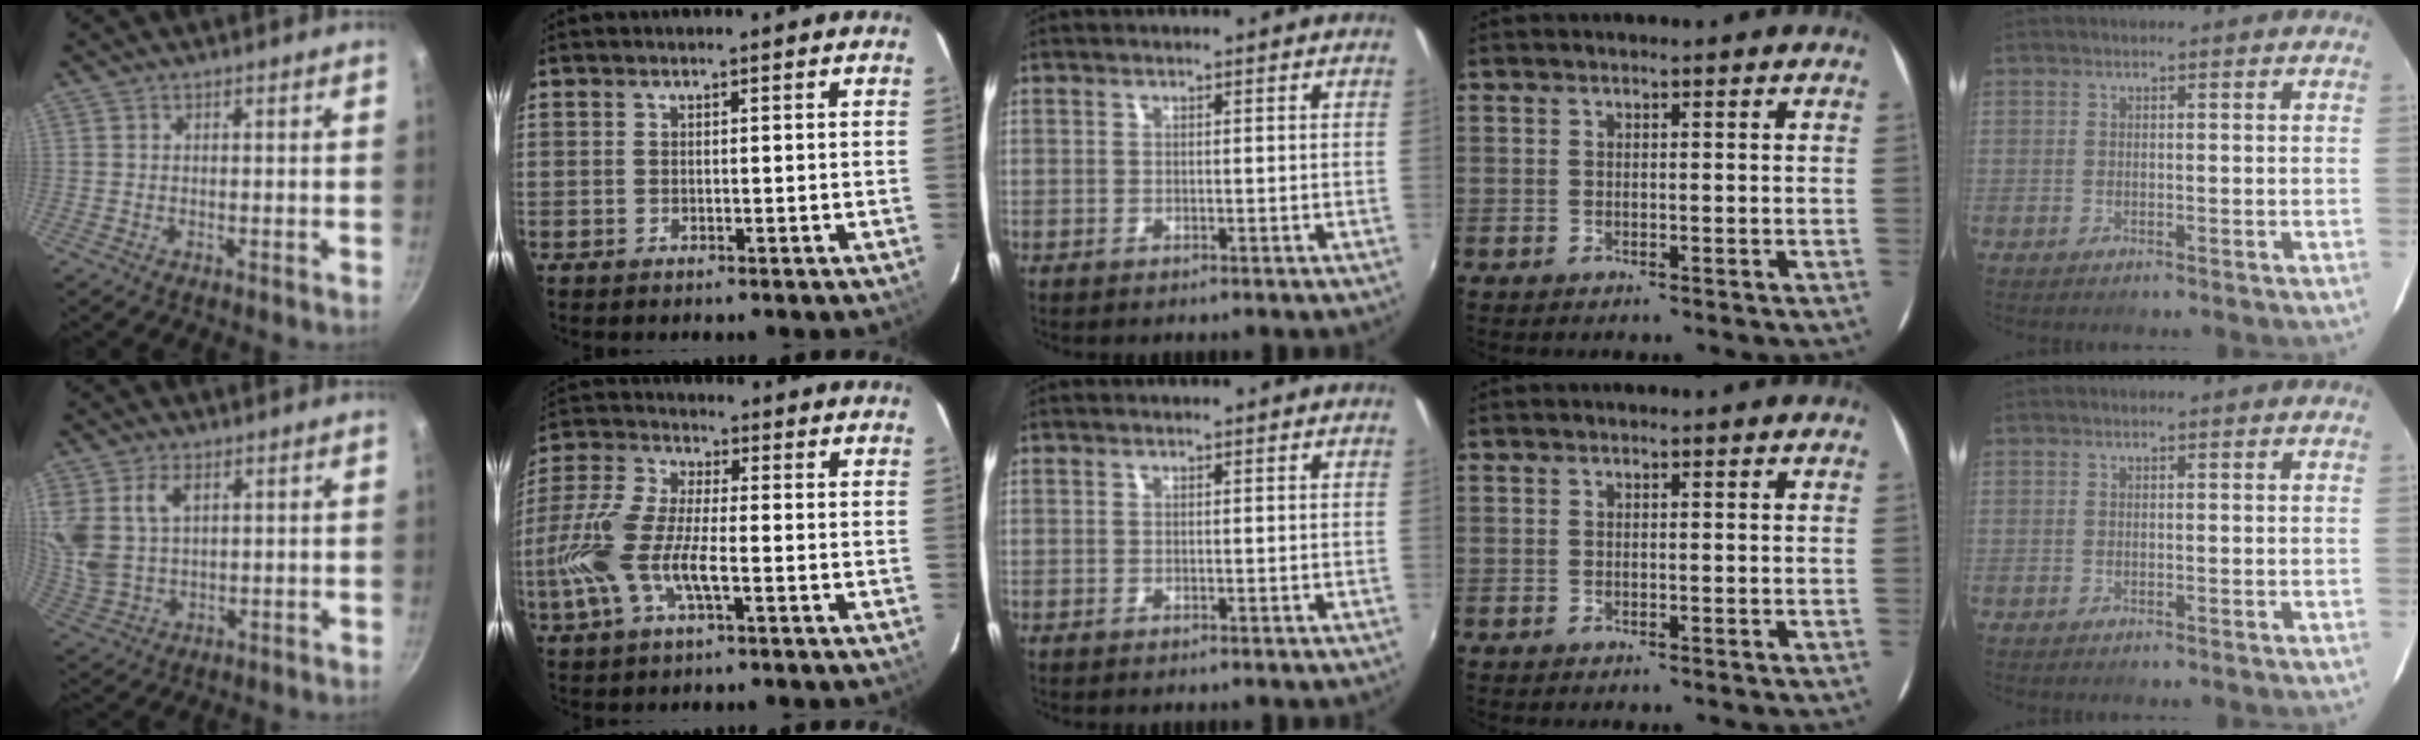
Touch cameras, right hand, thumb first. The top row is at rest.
{"thumb": {"total": 10.4, "force": [3.7, 6.7, 6.9], "torque": [-0.135, -0.017, 0.081]}, "index": {"total": 13.3, "force": [-3.5, 4.5, 12.0], "torque": [-0.270, -0.002, -0.075]}}